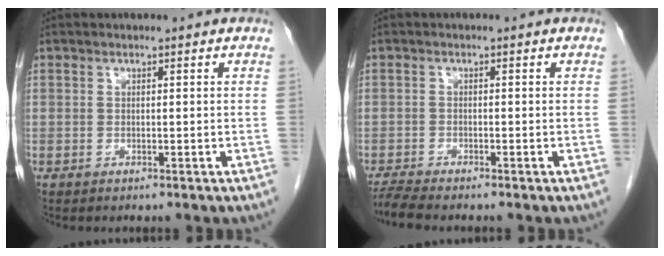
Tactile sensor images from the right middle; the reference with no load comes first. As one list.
[{"total": 3.2, "force": [-2.9, -0.6, 1.0], "torque": [-0.028, -0.017, -0.055]}]